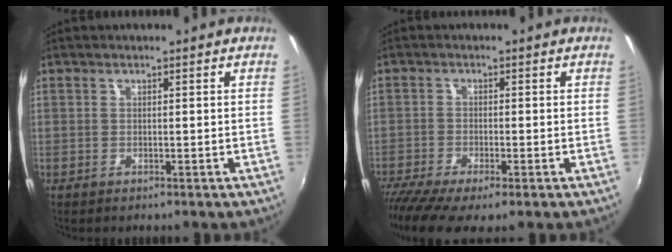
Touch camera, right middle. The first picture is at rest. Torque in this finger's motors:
{"motor_torque": [1.09, -1.05, 0.44, 0.18]}